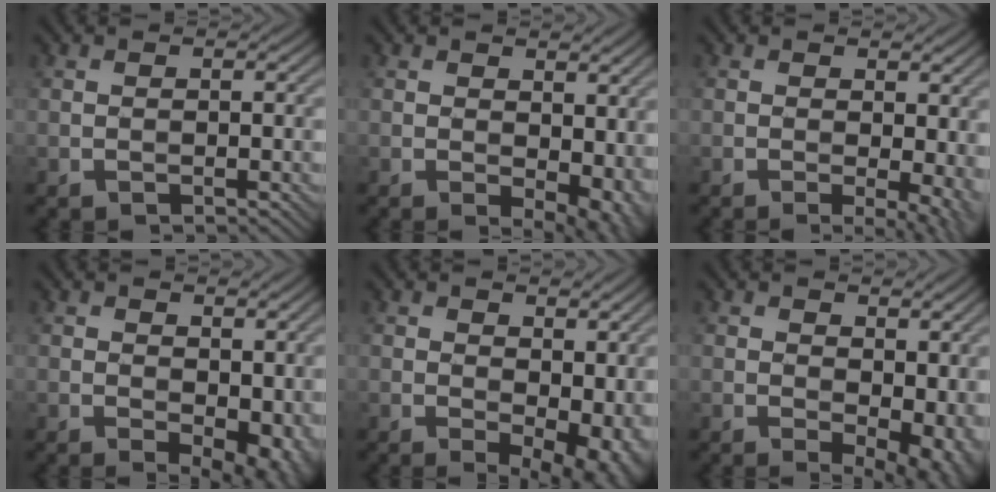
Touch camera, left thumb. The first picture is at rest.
{"total": 6.6, "force": [0.0, 3.7, 5.4], "torque": [-0.064, -0.009, 0.009]}
{"total": 5.4, "force": [-0.4, 1.8, 5.1], "torque": [-0.066, -0.004, -0.003]}
{"total": 6.8, "force": [-0.4, 3.9, 5.6], "torque": [-0.067, -0.013, 0.004]}
{"total": 10.1, "force": [-0.1, 5.8, 8.2], "torque": [-0.093, -0.015, 0.024]}
{"total": 9.2, "force": [0.3, 5.4, 7.5], "torque": [-0.084, -0.013, 0.026]}